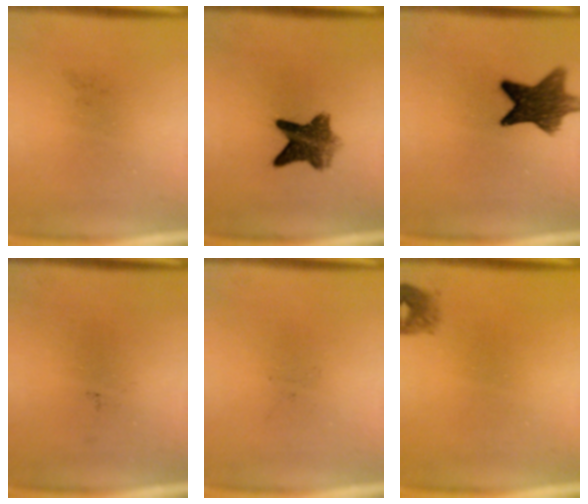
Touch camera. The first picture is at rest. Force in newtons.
{"total": 6.8}
{"total": 9.9}
{"total": 0.0}
{"total": 0.0}
{"total": 1.5}